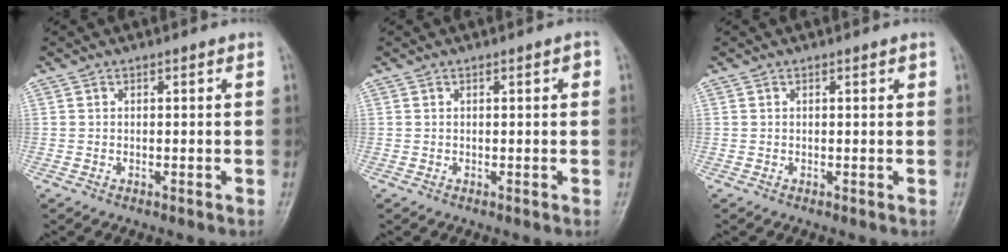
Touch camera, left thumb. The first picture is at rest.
{"total": 1.6, "force": [0.4, 0.6, 1.4], "torque": [-0.015, 0.003, 0.004]}
{"total": 1.0, "force": [0.5, 0.4, 0.8], "torque": [-0.009, 0.001, 0.006]}